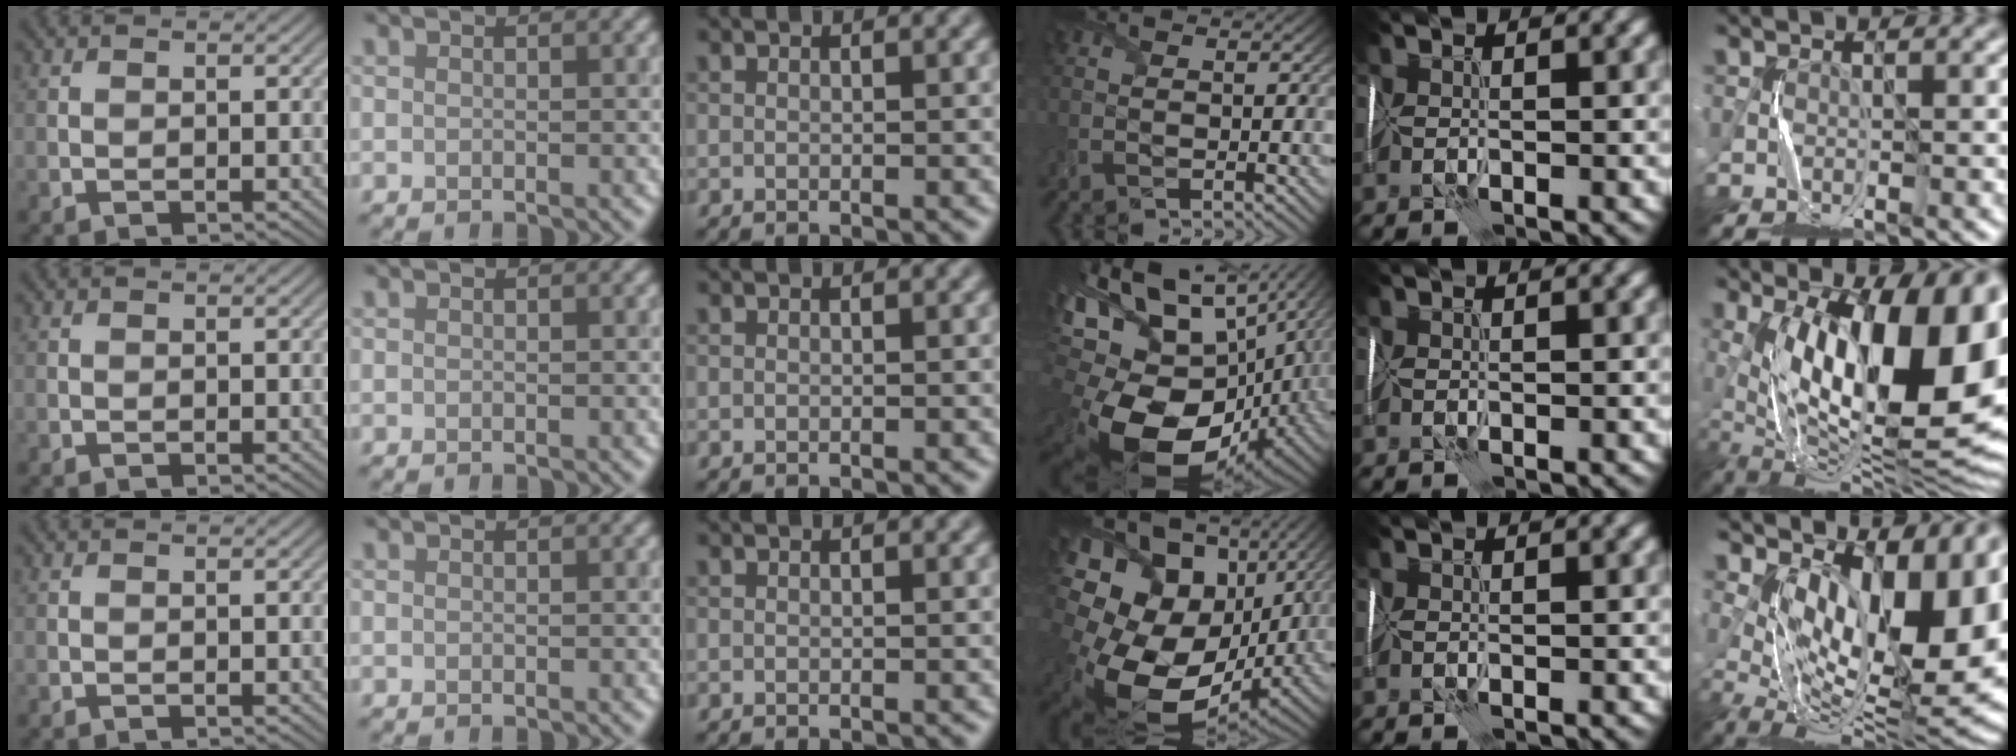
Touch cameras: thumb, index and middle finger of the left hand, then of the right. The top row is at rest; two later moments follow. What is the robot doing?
{"motion": "wrap", "object": "receipt paper"}